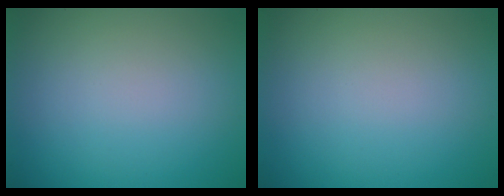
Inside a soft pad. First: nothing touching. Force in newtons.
{"total": 0.0}